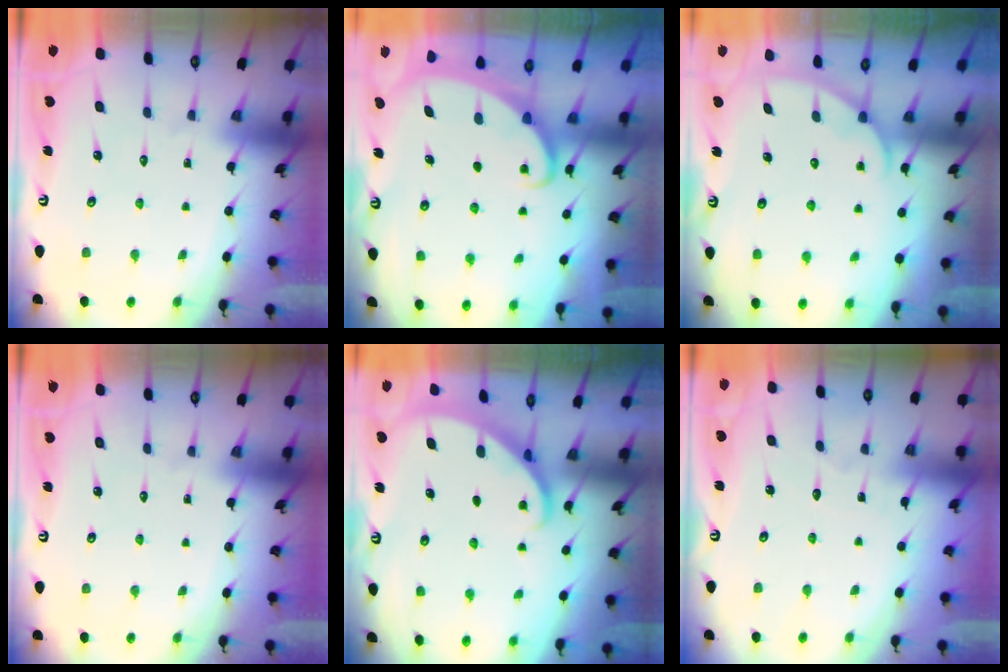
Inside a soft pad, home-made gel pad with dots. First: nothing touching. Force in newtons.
{"total": 2.4, "press": 2.4, "slide": 0.3}
{"total": 1.5, "press": 1.4, "slide": 0.2}
{"total": 0.0}
{"total": 2.2, "press": 2.2, "slide": 0.1}
{"total": 2.8, "press": 2.8, "slide": 0.1}